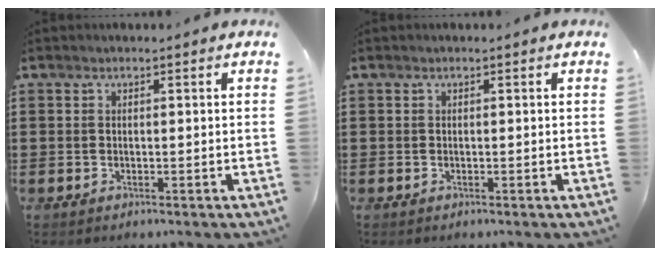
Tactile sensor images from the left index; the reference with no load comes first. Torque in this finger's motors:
{"motor_torque": [0.00, 0.00, 0.00, 0.00]}